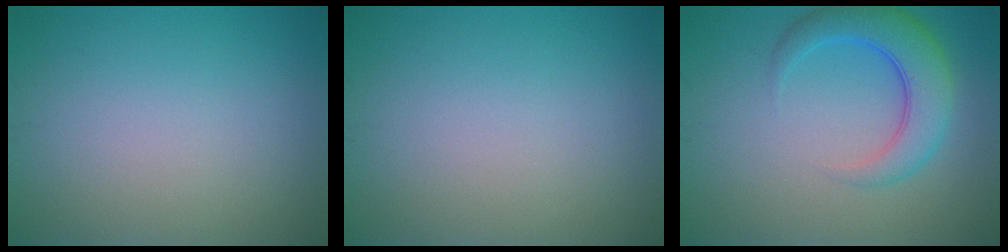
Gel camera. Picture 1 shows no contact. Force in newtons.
{"total": 0.0}
{"total": 5.1, "press": 5.1, "slide": 0.3}